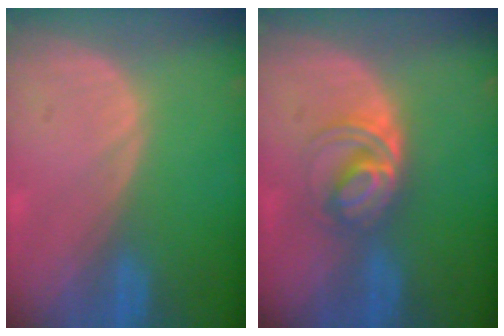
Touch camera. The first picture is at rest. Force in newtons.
{"total": 5.4, "press": 5.3, "slide": 1.1}